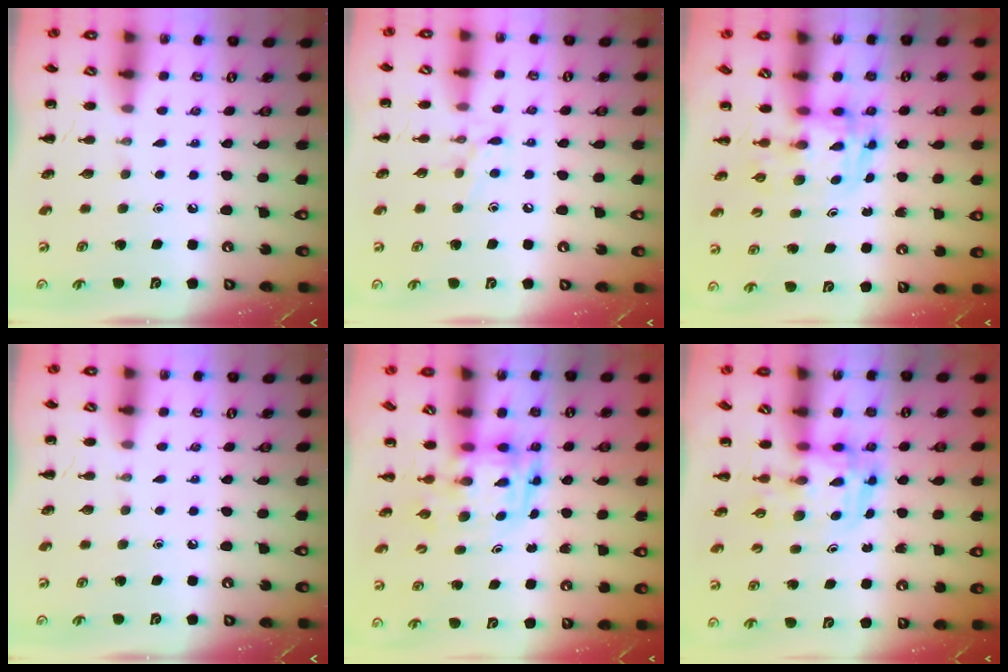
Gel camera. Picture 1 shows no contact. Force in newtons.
{"total": 7.5, "press": 7.4, "slide": 1.4}
{"total": 3.6, "press": 3.6, "slide": 0.6}
{"total": 0.0}
{"total": 3.9, "press": 3.8, "slide": 0.7}
{"total": 3.7, "press": 3.7, "slide": 0.6}